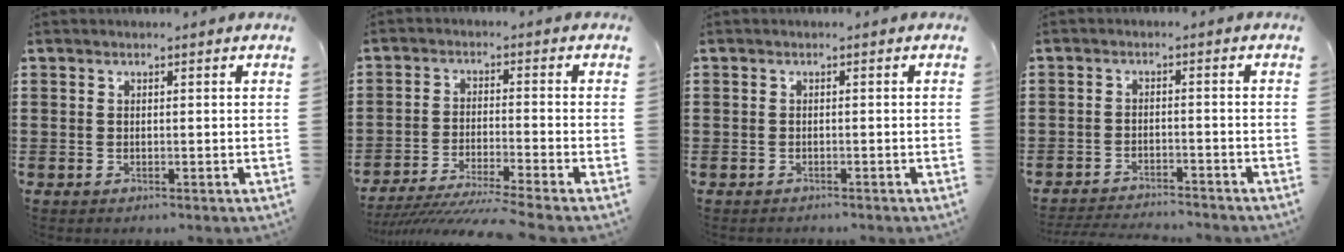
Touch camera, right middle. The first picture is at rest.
{"total": 4.6, "force": [-4.2, -0.7, 2.0], "torque": [-0.045, -0.023, -0.085]}
{"total": 0.0}
{"total": 2.6, "force": [-2.5, 0.0, 0.3], "torque": [-0.008, 0.000, -0.054]}